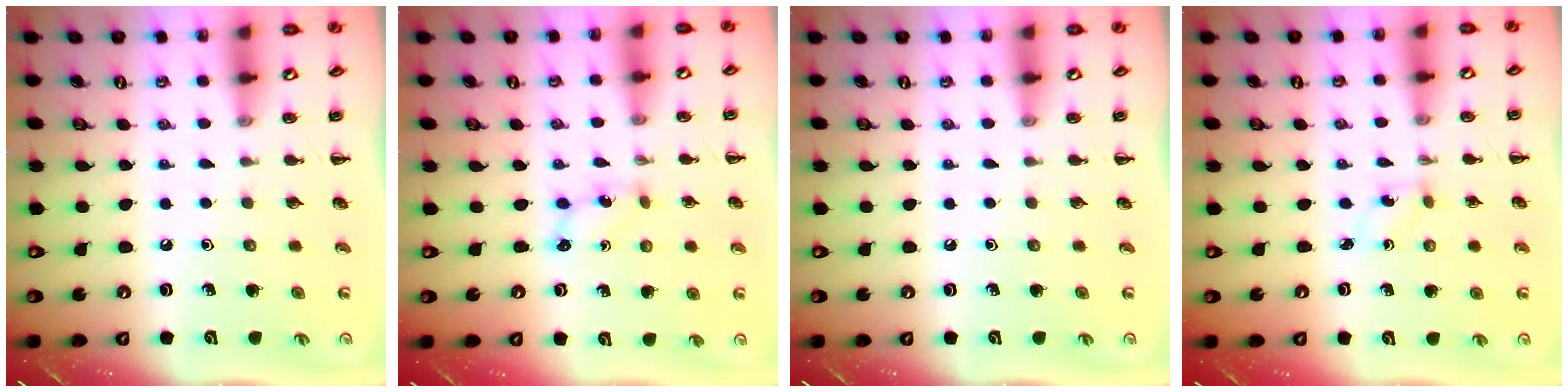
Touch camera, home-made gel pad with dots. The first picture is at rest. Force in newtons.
{"total": 2.0, "press": 2.0, "slide": 0.6}
{"total": 0.0}
{"total": 0.9, "press": 0.7, "slide": 0.5}